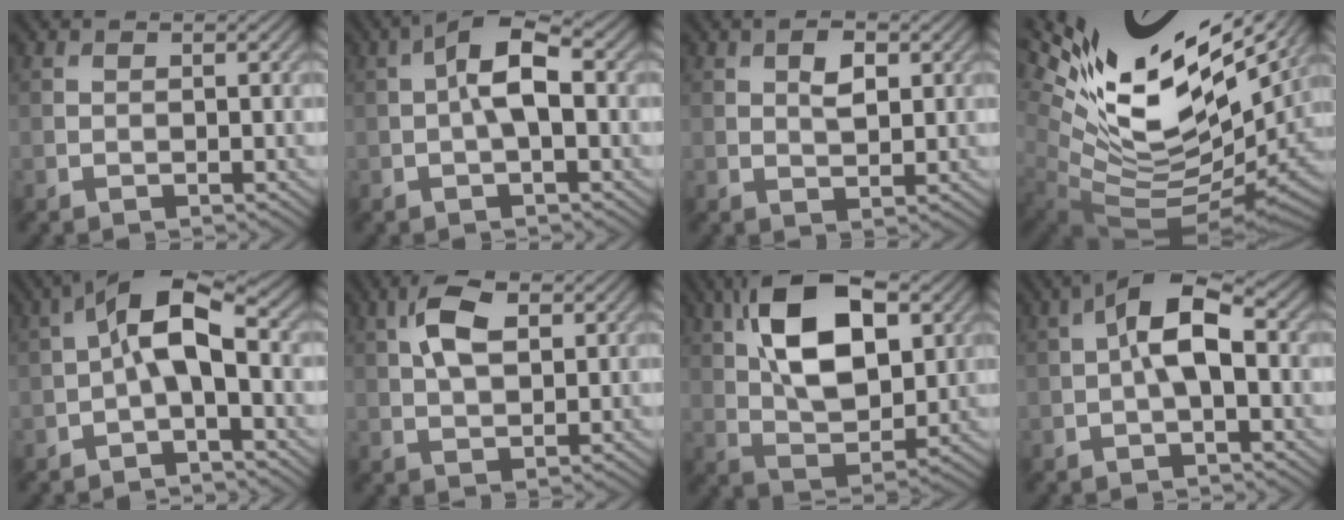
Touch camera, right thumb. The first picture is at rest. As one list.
[{"total": 5.2, "force": [0.2, 2.0, 4.8], "torque": [-0.092, 0.013, -0.004]}, {"total": 3.2, "force": [1.0, 1.7, 2.5], "torque": [-0.046, 0.000, 0.019]}, {"total": 16.1, "force": [7.6, 6.8, 12.5], "torque": [-0.256, -0.005, 0.151]}, {"total": 7.0, "force": [-0.2, 2.7, 6.4], "torque": [-0.121, 0.020, -0.014]}, {"total": 6.5, "force": [2.1, 3.2, 5.2], "torque": [-0.113, 0.009, 0.036]}, {"total": 14.9, "force": [5.2, 7.7, 11.6], "torque": [-0.234, 0.013, 0.094]}, {"total": 6.2, "force": [0.2, 2.5, 5.6], "torque": [-0.110, 0.015, -0.005]}]